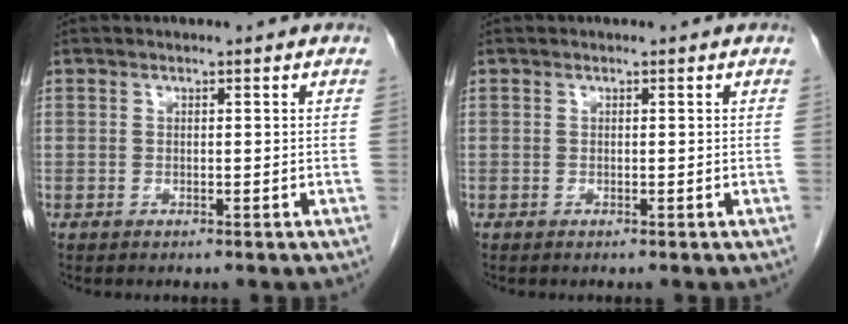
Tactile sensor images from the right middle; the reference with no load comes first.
{"total": 0.0}